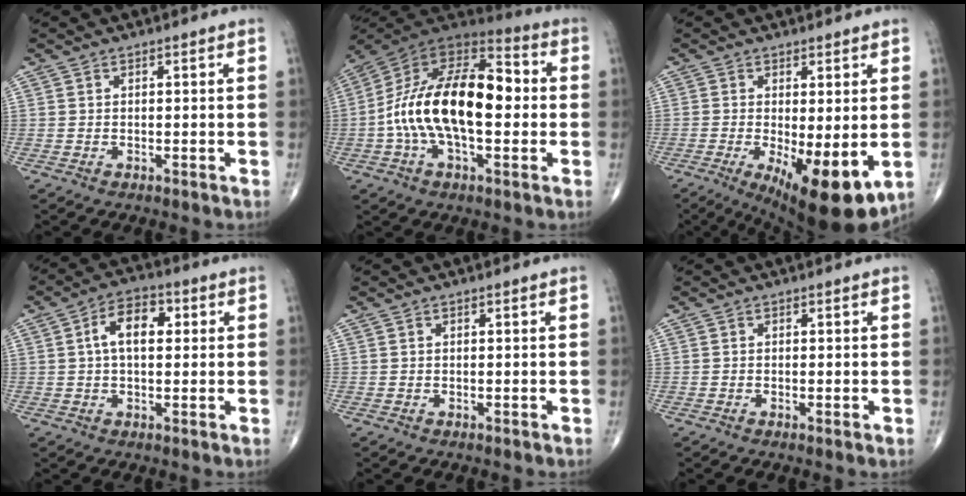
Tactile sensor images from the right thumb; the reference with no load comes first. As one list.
[{"total": 22.9, "force": [-0.6, 11.6, 19.7], "torque": [-0.346, 0.038, -0.019]}, {"total": 12.9, "force": [-3.1, 4.2, 11.8], "torque": [-0.171, -0.027, -0.033]}, {"total": 8.1, "force": [1.6, 4.5, 6.5], "torque": [-0.104, 0.017, 0.020]}, {"total": 0.0}, {"total": 0.6, "force": [-0.1, 0.0, 0.6], "torque": [-0.014, -0.004, -0.003]}]